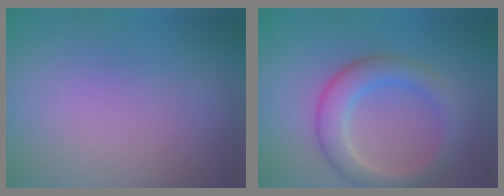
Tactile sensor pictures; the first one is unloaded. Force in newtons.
{"total": 4.4, "press": 4.4, "slide": 0.3}